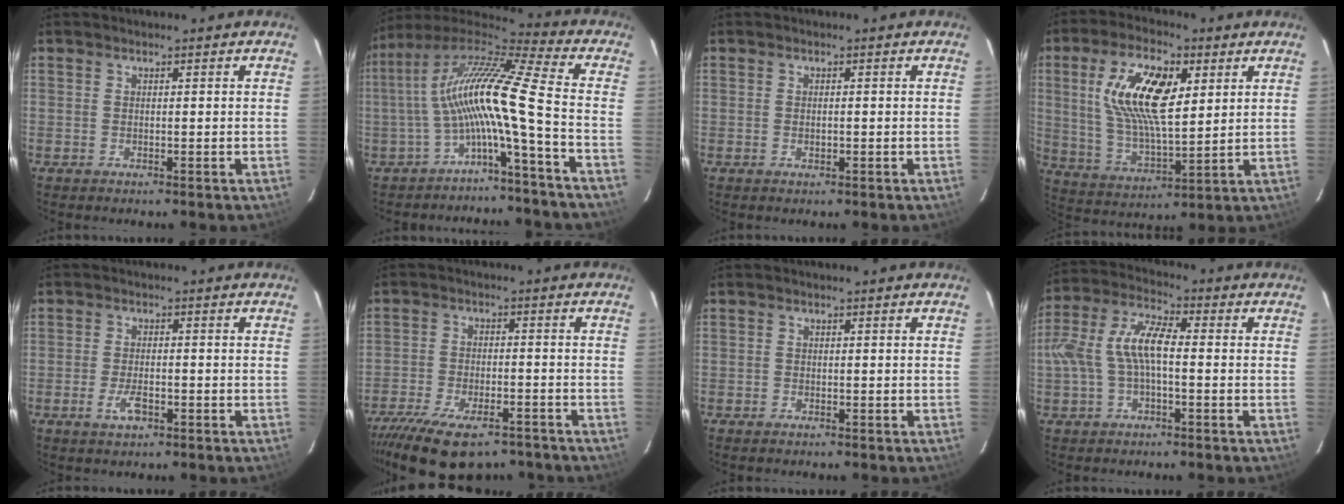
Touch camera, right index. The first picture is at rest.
{"total": 13.6, "force": [-3.4, -0.9, 13.1], "torque": [-0.230, 0.003, -0.068]}
{"total": 1.0, "force": [-0.3, 0.6, 0.8], "torque": [-0.014, 0.002, -0.004]}
{"total": 15.9, "force": [4.8, 6.8, 13.6], "torque": [-0.265, 0.013, 0.097]}
{"total": 3.8, "force": [-1.9, 1.7, 2.8], "torque": [-0.062, -0.003, -0.034]}
{"total": 16.4, "force": [-12.2, 6.5, 8.7], "torque": [-0.183, -0.030, -0.191]}
{"total": 0.7, "force": [-0.6, 0.4, 0.2], "torque": [-0.005, 0.001, -0.012]}
{"total": 9.4, "force": [-1.3, 3.7, 8.5], "torque": [-0.186, 0.018, -0.024]}